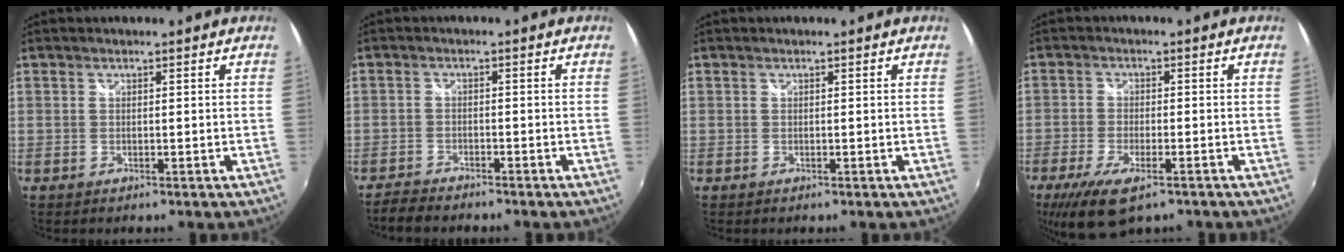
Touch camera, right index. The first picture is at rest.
{"total": 4.4, "force": [-4.2, 0.8, 1.2], "torque": [-0.043, -0.016, -0.080]}
{"total": 0.0}
{"total": 10.4, "force": [-6.7, 3.7, 7.1], "torque": [-0.165, -0.036, -0.118]}